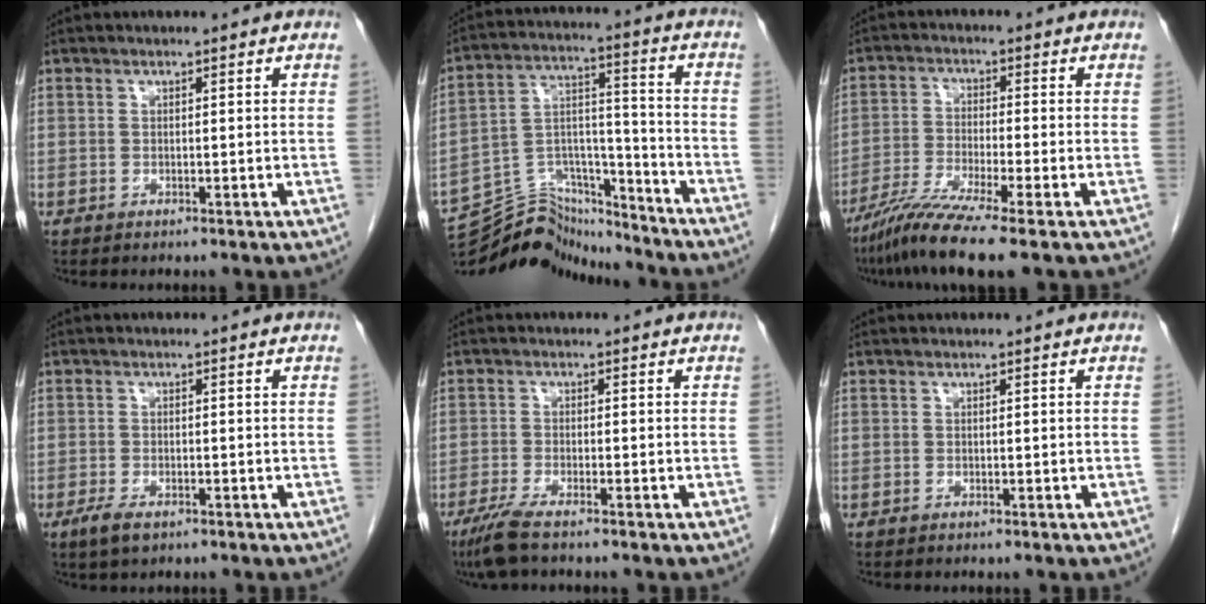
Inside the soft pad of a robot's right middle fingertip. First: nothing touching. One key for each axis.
{"total": 15.1, "fx": -14.8, "fy": 2.3, "fz": 2.2, "tx": -0.038, "ty": 0.047, "tz": -0.255}
{"total": 8.7, "fx": -6.4, "fy": -1.0, "fz": 5.8, "tx": -0.110, "ty": -0.031, "tz": -0.118}
{"total": 2.9, "fx": -1.7, "fy": 1.1, "fz": 2.0, "tx": -0.048, "ty": -0.004, "tz": -0.026}
{"total": 4.2, "fx": -3.1, "fy": 0.2, "fz": 2.8, "tx": -0.061, "ty": -0.012, "tz": -0.062}
{"total": 0.0}